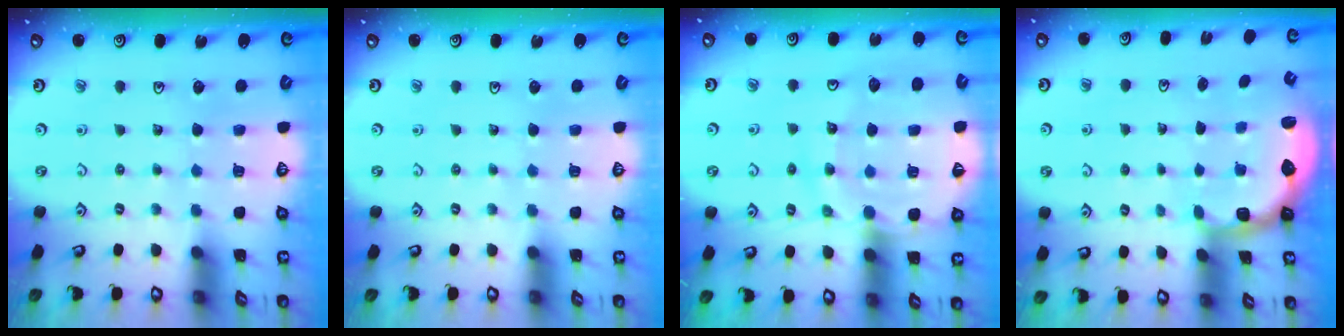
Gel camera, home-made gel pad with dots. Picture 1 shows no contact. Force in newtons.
{"total": 0.0}
{"total": 14.4, "press": 14.3, "slide": 1.5}
{"total": 2.6, "press": 2.0, "slide": 1.7}